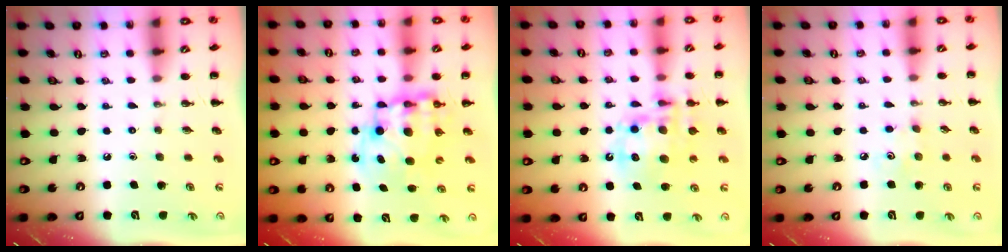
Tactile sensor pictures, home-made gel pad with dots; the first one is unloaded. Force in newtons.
{"total": 12.0, "press": 11.7, "slide": 2.9}
{"total": 15.1, "press": 14.7, "slide": 3.1}
{"total": 3.4, "press": 3.3, "slide": 0.9}